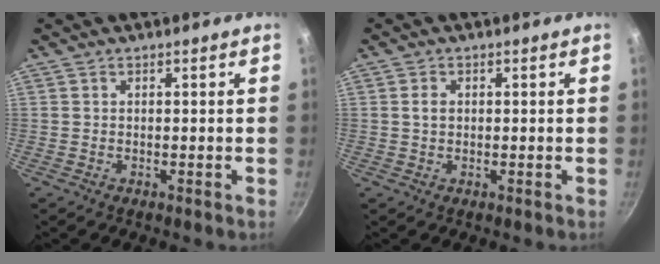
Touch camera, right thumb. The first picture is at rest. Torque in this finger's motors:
{"motor_torque": [-0.40, 0.56, 0.58, 0.18, 0.01]}